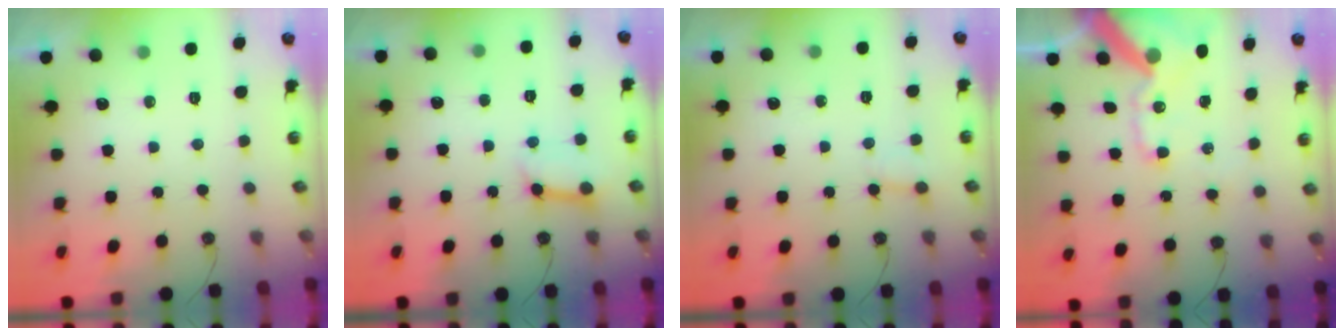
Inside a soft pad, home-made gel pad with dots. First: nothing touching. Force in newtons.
{"total": 8.3, "press": 8.2, "slide": 0.9}
{"total": 3.4, "press": 3.4, "slide": 0.2}
{"total": 16.2, "press": 16.0, "slide": 2.3}